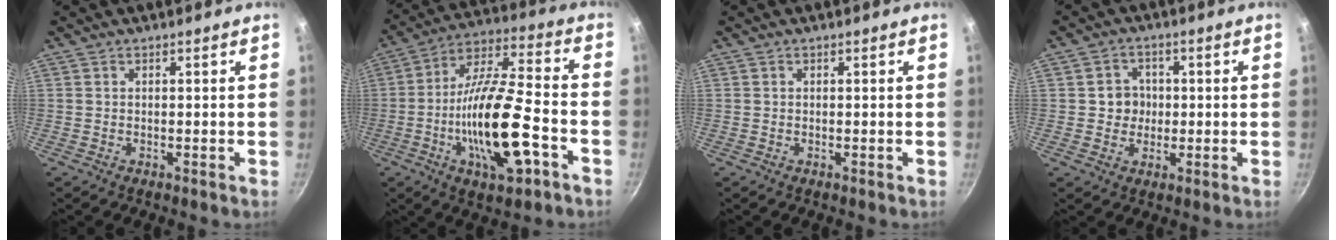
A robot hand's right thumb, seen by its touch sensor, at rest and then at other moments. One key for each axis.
{"total": 20.1, "fx": -6.5, "fy": 6.6, "fz": 17.9, "tx": -0.311, "ty": 0.033, "tz": -0.120}
{"total": 0.0}
{"total": 4.8, "fx": 0.1, "fy": 4.6, "fz": 1.7, "tx": 0.006, "ty": 0.005, "tz": -0.003}